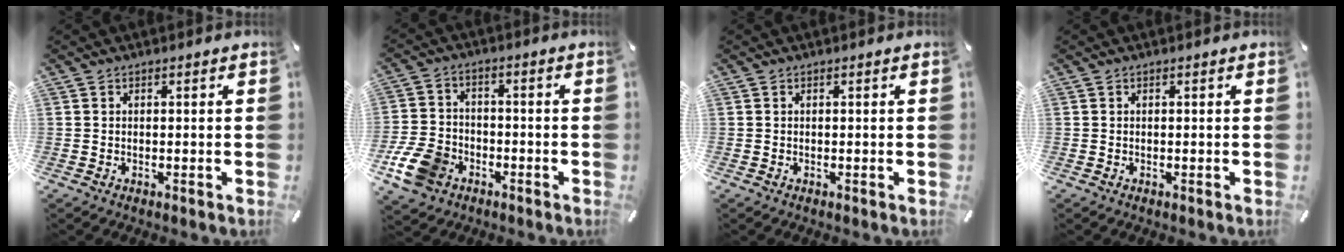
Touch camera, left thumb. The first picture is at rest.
{"total": 10.2, "force": [-4.8, 7.5, 5.0], "torque": [-0.116, 0.029, -0.087]}
{"total": 0.0}
{"total": 0.0}